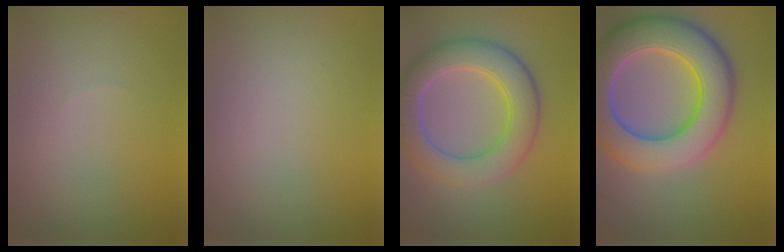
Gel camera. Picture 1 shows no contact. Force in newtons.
{"total": 0.0}
{"total": 7.1, "press": 7.1, "slide": 0.3}
{"total": 11.2, "press": 11.2, "slide": 0.6}